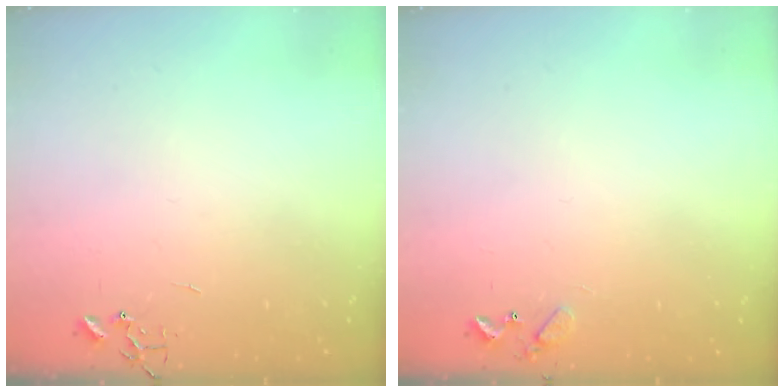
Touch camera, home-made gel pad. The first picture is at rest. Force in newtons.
{"total": 7.0, "press": 7.0, "slide": 0.6}